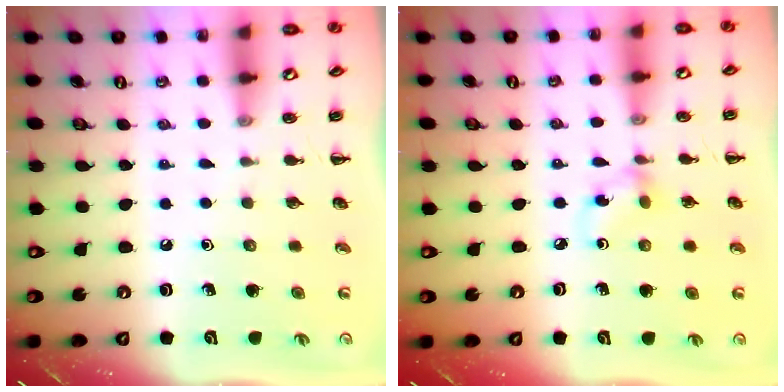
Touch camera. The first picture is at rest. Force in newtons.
{"total": 3.9, "press": 3.7, "slide": 1.1}